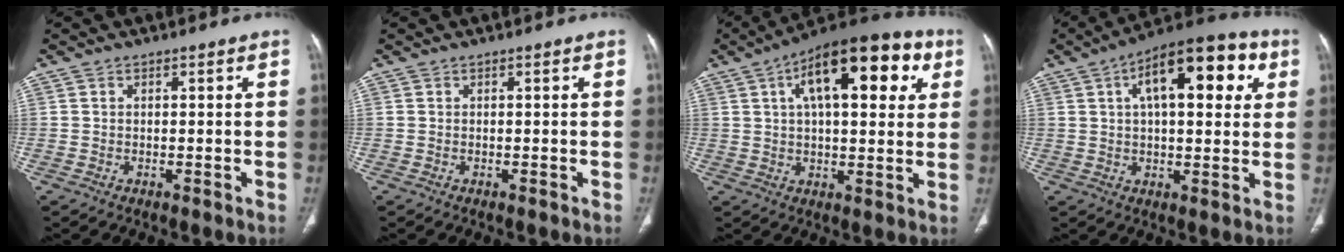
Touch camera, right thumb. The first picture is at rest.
{"total": 0.0}
{"total": 21.2, "force": [7.6, 9.2, 17.6], "torque": [-0.233, 0.014, 0.108]}
{"total": 17.5, "force": [5.6, 7.9, 14.6], "torque": [-0.175, 0.019, 0.074]}